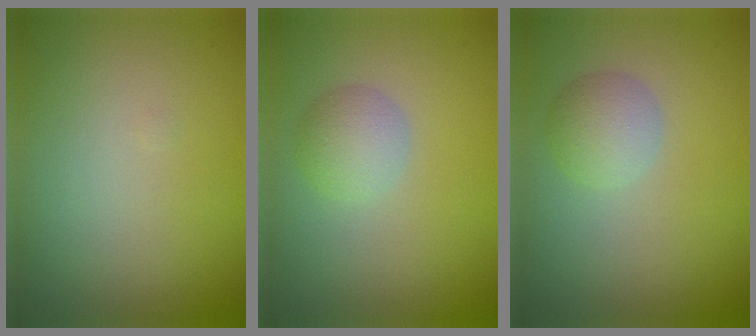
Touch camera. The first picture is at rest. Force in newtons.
{"total": 2.3, "press": 2.3, "slide": 0.1}
{"total": 2.4, "press": 2.4, "slide": 0.1}